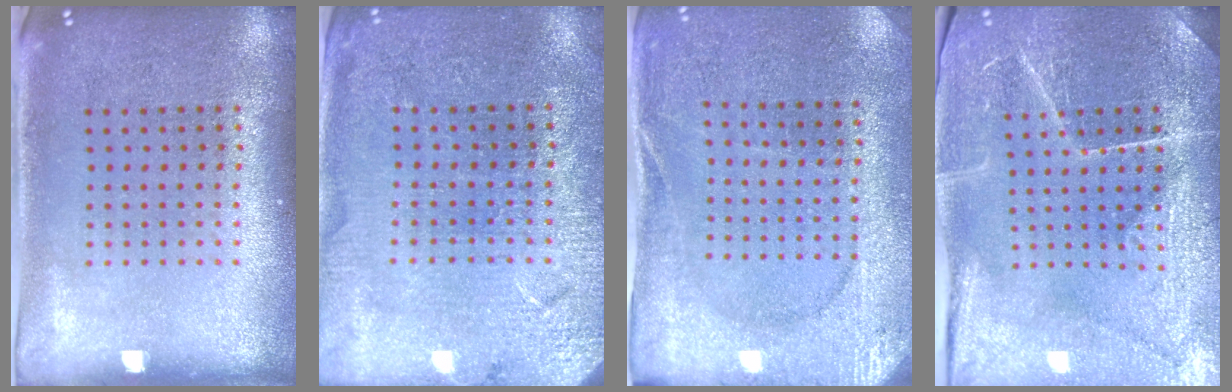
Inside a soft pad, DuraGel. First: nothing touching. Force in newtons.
{"total": 3.1, "press": 3.1, "slide": 0.5}
{"total": 2.6, "press": 2.6, "slide": 0.4}
{"total": 4.0, "press": 3.9, "slide": 1.1}